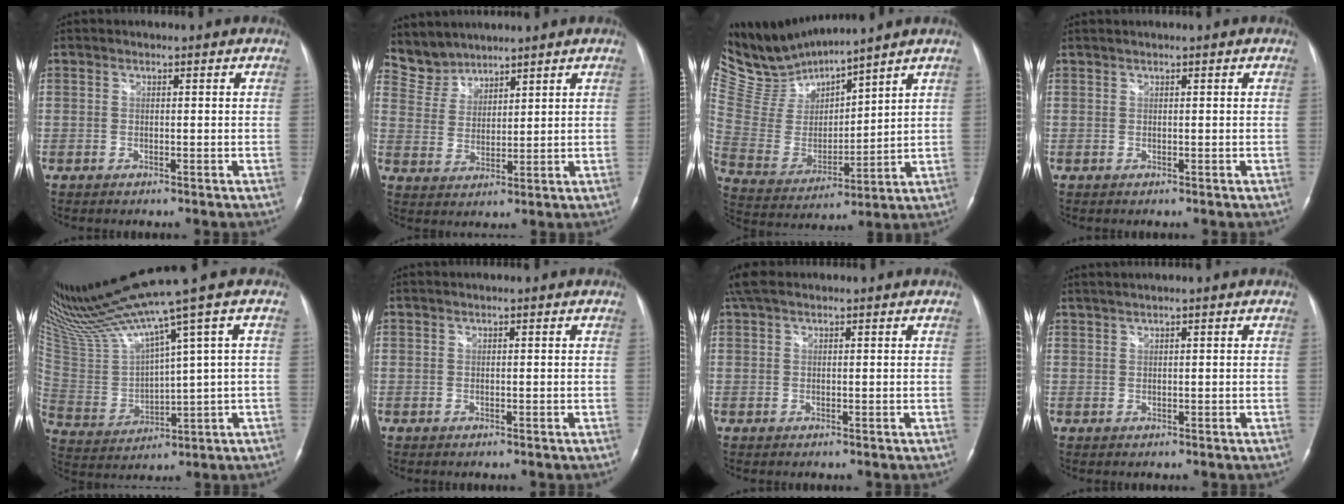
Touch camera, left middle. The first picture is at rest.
{"total": 5.3, "force": [5.0, 1.6, -0.6], "torque": [0.005, 0.013, 0.113]}
{"total": 12.3, "force": [12.1, -0.2, 2.2], "torque": [-0.069, -0.007, 0.262]}
{"total": 0.6, "force": [0.5, -0.1, 0.3], "torque": [-0.008, 0.012, 0.013]}
{"total": 16.1, "force": [12.8, -1.5, 9.7], "torque": [-0.184, -0.017, 0.249]}
{"total": 0.0}
{"total": 3.7, "force": [2.7, 1.5, 2.0], "torque": [-0.045, 0.037, 0.053]}
{"total": 2.3, "force": [1.8, -0.2, 1.4], "torque": [-0.030, 0.017, 0.040]}